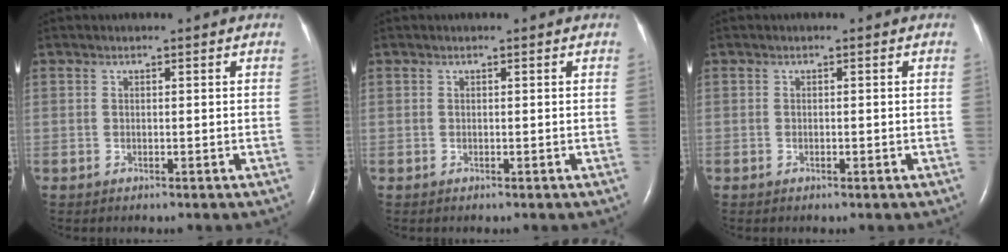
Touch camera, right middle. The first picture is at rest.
{"total": 0.0}
{"total": 0.6, "force": [-0.3, 0.1, 0.5], "torque": [-0.013, -0.001, -0.003]}